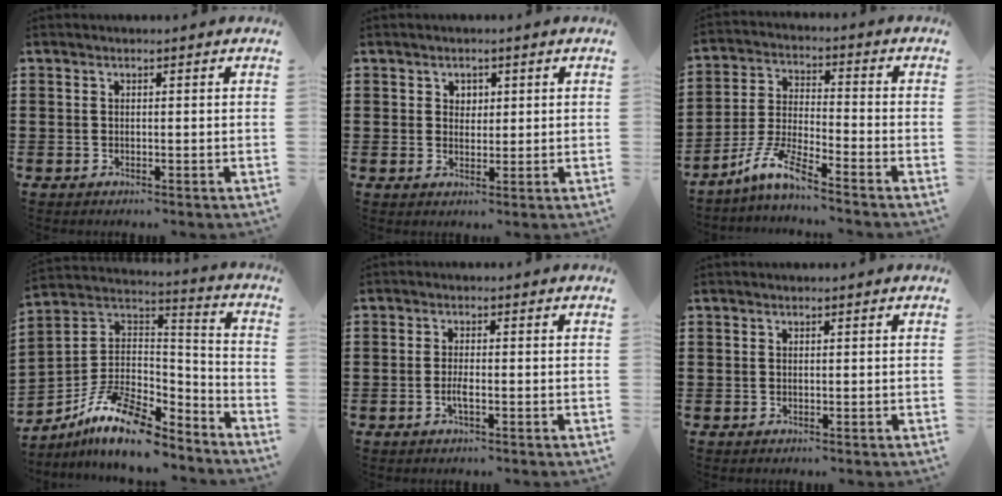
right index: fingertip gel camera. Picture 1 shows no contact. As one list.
[{"total": 1.8, "force": [0.9, 1.6, 0.4], "torque": [-0.013, 0.010, 0.015]}, {"total": 6.9, "force": [-5.7, 0.2, 3.8], "torque": [-0.104, -0.016, -0.119]}, {"total": 11.9, "force": [-8.3, 4.3, 7.4], "torque": [-0.161, 0.020, -0.162]}, {"total": 2.2, "force": [-0.8, 0.5, 2.0], "torque": [-0.044, -0.003, -0.015]}, {"total": 0.0}]